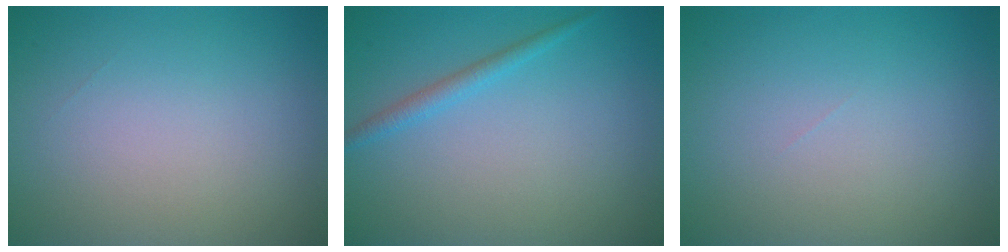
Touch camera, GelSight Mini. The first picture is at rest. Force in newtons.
{"total": 1.4, "press": 1.4, "slide": 0.1}
{"total": 0.0}